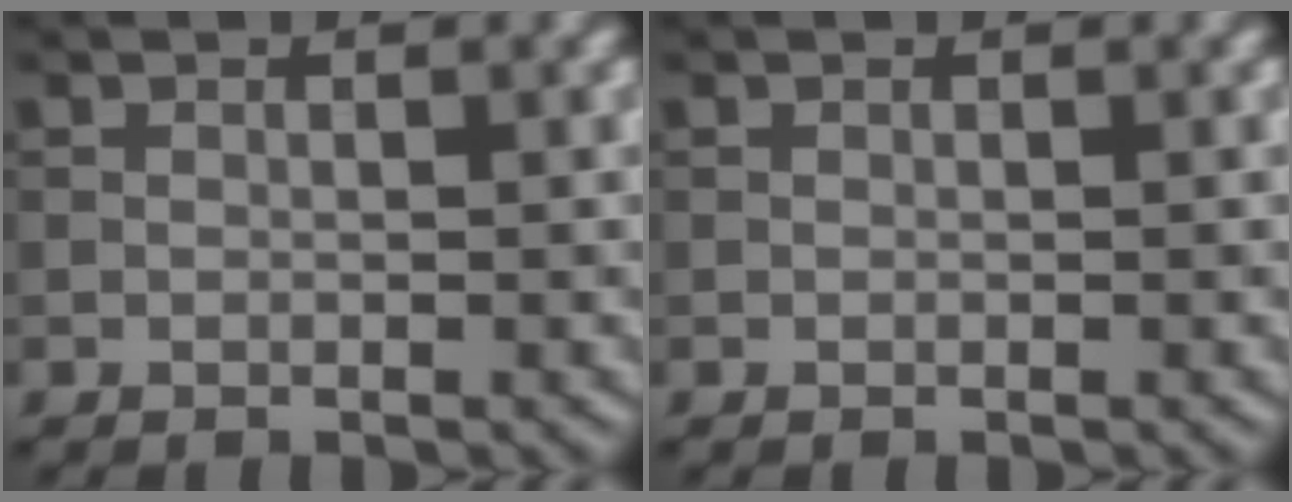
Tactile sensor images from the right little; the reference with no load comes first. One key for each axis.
{"total": 0.0}